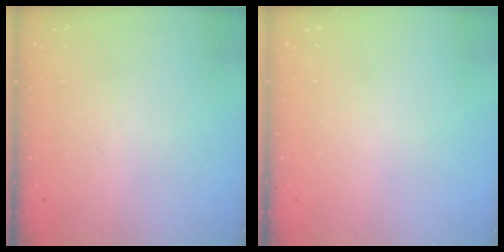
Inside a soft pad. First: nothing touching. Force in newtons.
{"total": 0.0}